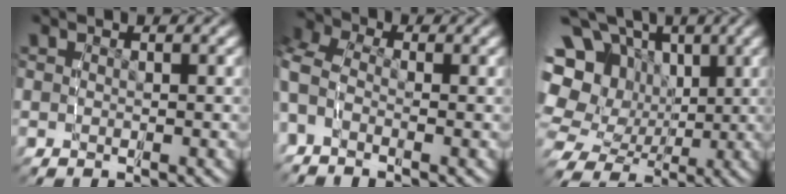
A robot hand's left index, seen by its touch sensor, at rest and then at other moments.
{"total": 6.4, "force": [-0.3, 5.3, 3.6], "torque": [-0.090, 0.001, -0.022]}
{"total": 15.8, "force": [2.3, 13.2, 8.4], "torque": [-0.169, -0.041, 0.045]}